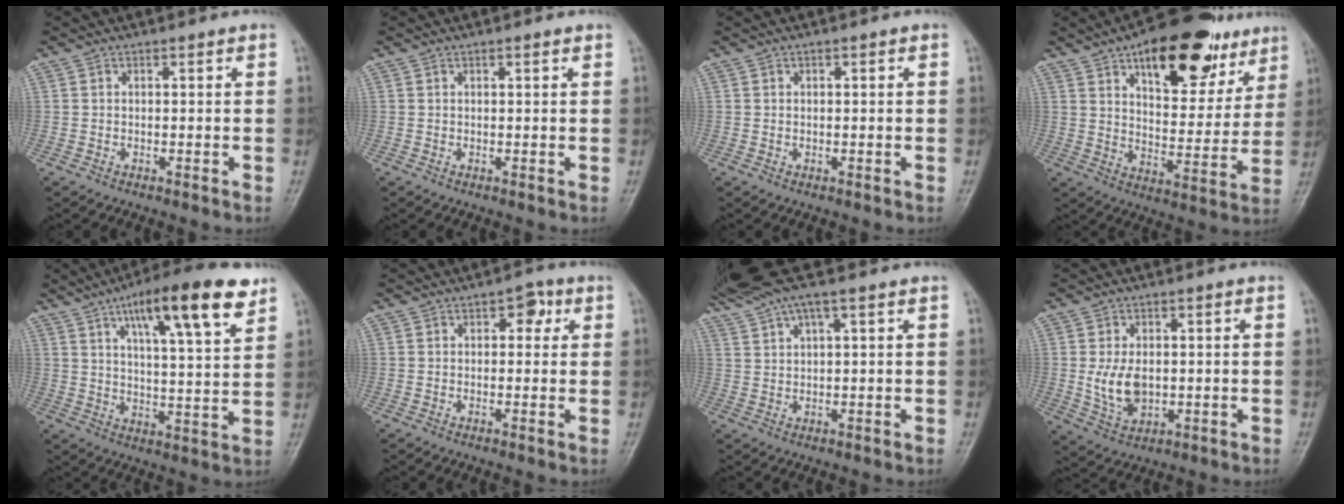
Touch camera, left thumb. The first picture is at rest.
{"total": 0.7, "force": [0.4, 0.1, 0.5], "torque": [-0.007, 0.000, 0.005]}
{"total": 0.0}
{"total": 22.3, "force": [12.7, 10.6, 14.9], "torque": [-0.164, -0.037, 0.192]}
{"total": 17.3, "force": [9.7, 4.1, 13.8], "torque": [-0.195, -0.030, 0.150]}
{"total": 3.6, "force": [1.3, 2.2, 2.6], "torque": [-0.010, 0.003, 0.009]}
{"total": 9.2, "force": [6.1, 1.8, 6.6], "torque": [-0.142, 0.025, 0.120]}
{"total": 6.9, "force": [0.0, 4.6, 5.2], "torque": [-0.089, -0.008, 0.010]}